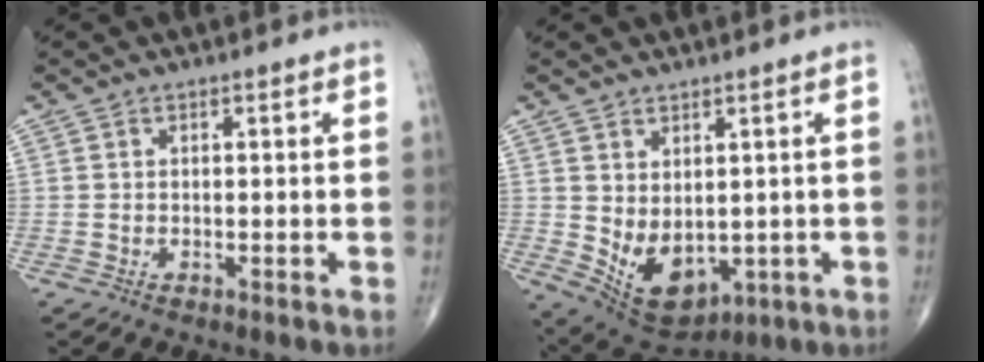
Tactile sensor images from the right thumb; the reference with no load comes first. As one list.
[{"total": 10.1, "force": [-0.6, 6.5, 7.7], "torque": [-0.110, -0.010, 0.024]}]